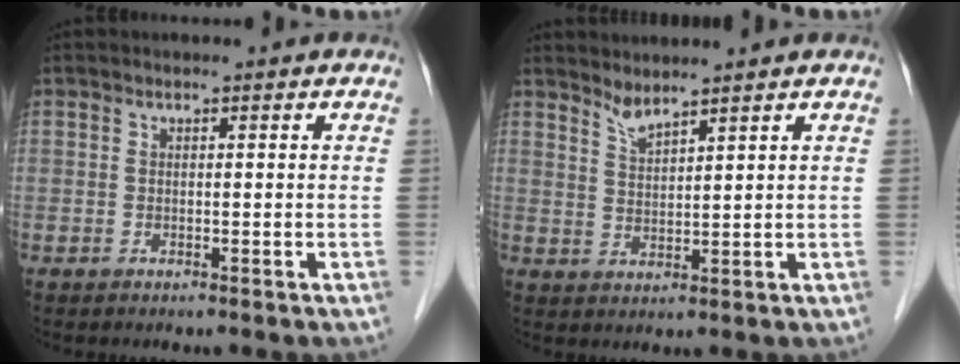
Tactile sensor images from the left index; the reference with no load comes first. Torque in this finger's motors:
{"motor_torque": [0.19, -0.12, 0.07, 0.02]}